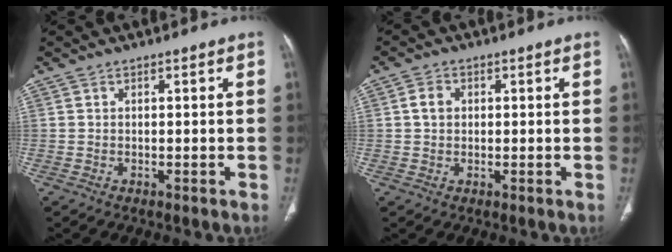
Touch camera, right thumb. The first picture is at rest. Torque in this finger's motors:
{"motor_torque": [0.18, 0.07, 0.37, -0.26, 0.03]}